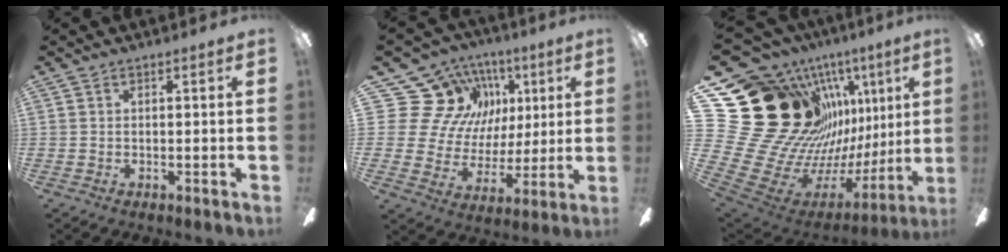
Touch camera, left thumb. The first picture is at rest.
{"total": 19.8, "force": [7.6, 16.9, 6.8], "torque": [-0.130, -0.045, 0.174]}
{"total": 30.6, "force": [11.7, 21.1, 18.8], "torque": [-0.298, -0.156, 0.306]}